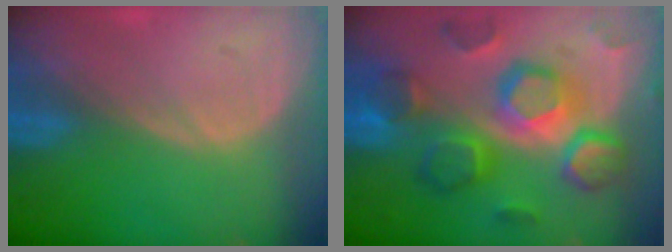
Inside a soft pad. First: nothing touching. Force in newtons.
{"total": 12.2, "press": 12.1, "slide": 0.9}